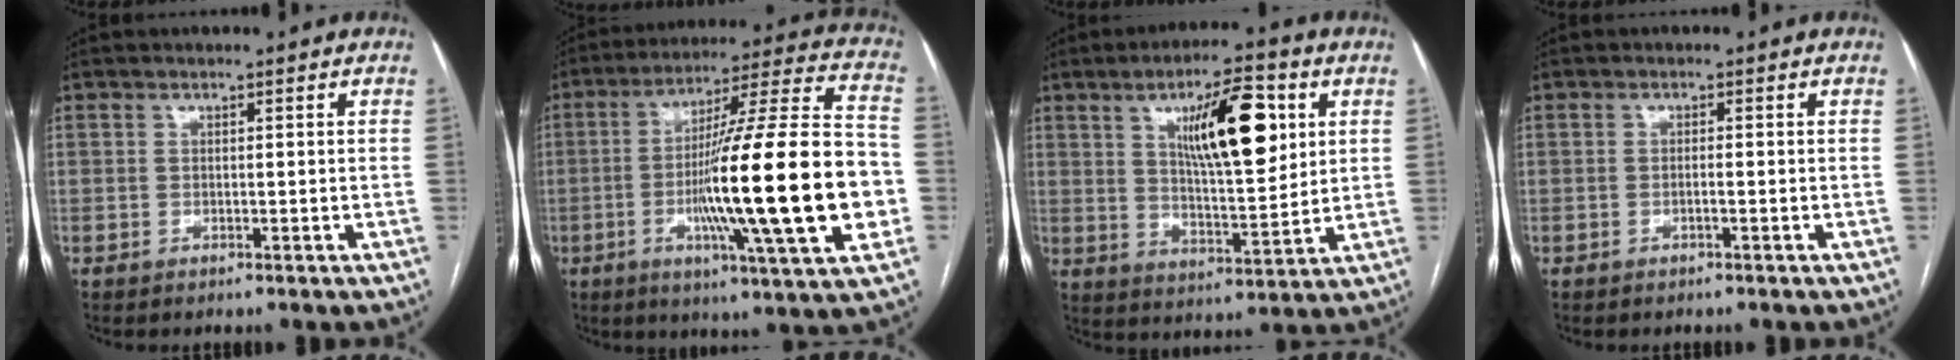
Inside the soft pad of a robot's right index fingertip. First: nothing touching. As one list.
[{"total": 26.5, "force": [-4.9, 0.9, 26.1], "torque": [-0.382, -0.007, -0.087]}, {"total": 13.2, "force": [4.5, 2.4, 12.1], "torque": [-0.203, 0.004, 0.076]}, {"total": 0.8, "force": [-0.3, 0.0, 0.7], "torque": [-0.013, 0.001, -0.006]}]